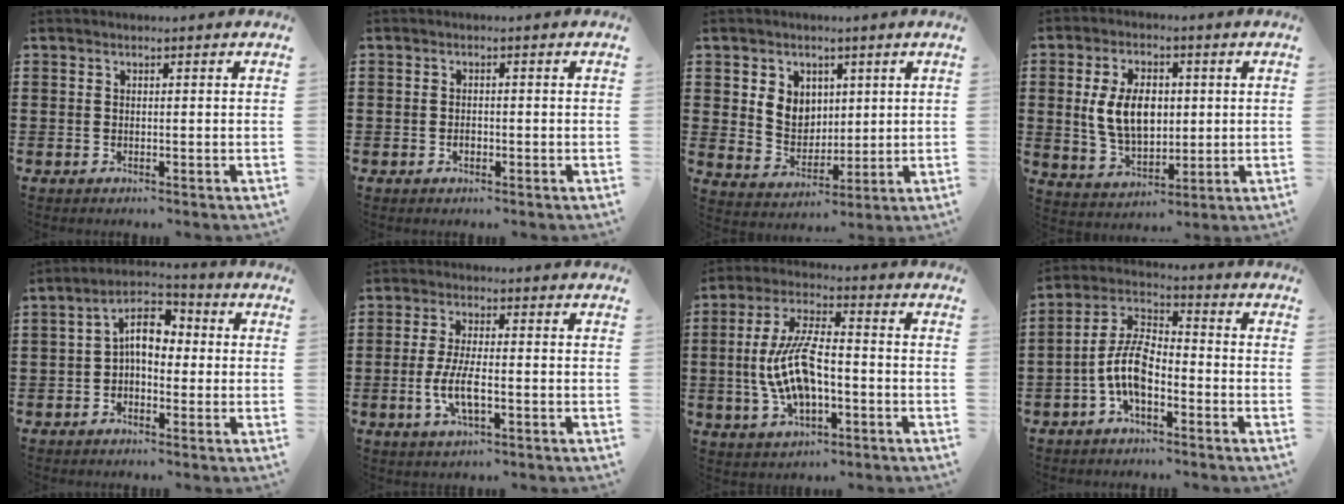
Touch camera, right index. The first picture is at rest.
{"total": 1.0, "force": [-0.5, 0.6, 0.6], "torque": [-0.013, -0.001, -0.010]}
{"total": 5.6, "force": [2.1, 4.9, 1.6], "torque": [-0.047, 0.012, 0.037]}
{"total": 8.8, "force": [0.9, 5.5, 6.8], "torque": [-0.150, 0.009, 0.010]}
{"total": 6.5, "force": [-0.2, 3.6, 5.4], "torque": [-0.111, 0.017, -0.010]}
{"total": 5.9, "force": [-1.6, 1.8, 5.3], "torque": [-0.118, -0.006, -0.036]}
{"total": 10.9, "force": [-1.8, 4.4, 9.8], "torque": [-0.223, -0.008, -0.040]}
{"total": 8.3, "force": [-3.1, 3.8, 6.7], "torque": [-0.172, -0.004, -0.068]}